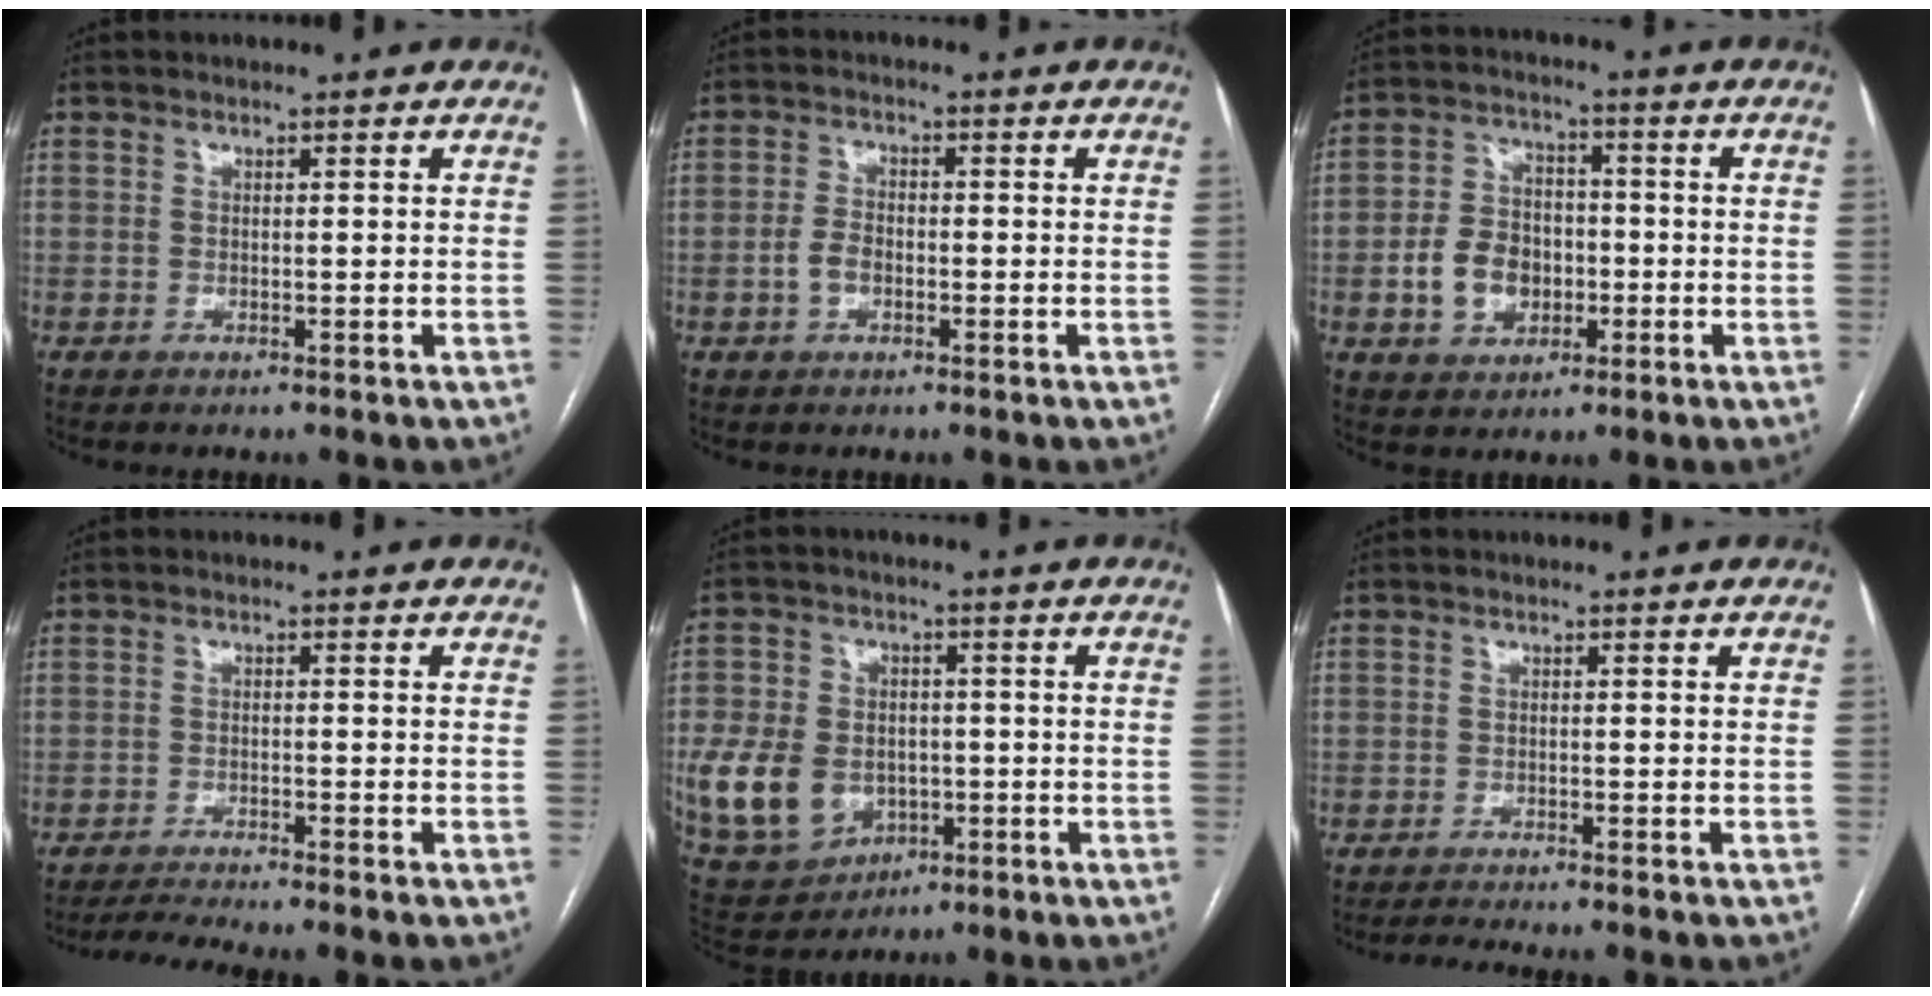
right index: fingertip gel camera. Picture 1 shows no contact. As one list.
[{"total": 3.5, "force": [-1.0, 2.3, 2.5], "torque": [-0.053, 0.009, -0.018]}, {"total": 8.8, "force": [-1.9, 6.7, 5.4], "torque": [-0.117, 0.022, -0.029]}, {"total": 4.8, "force": [-4.3, -1.4, 1.6], "torque": [-0.027, -0.015, -0.075]}, {"total": 15.7, "force": [-3.5, 12.2, 9.2], "torque": [-0.235, 0.008, -0.039]}, {"total": 3.7, "force": [-3.3, -0.9, 1.3], "torque": [-0.019, -0.008, -0.052]}]